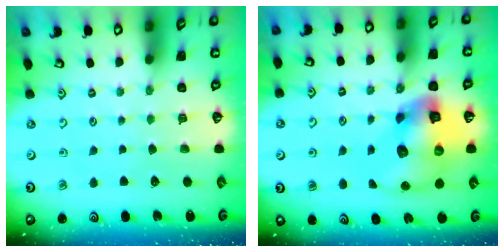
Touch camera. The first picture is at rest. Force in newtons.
{"total": 16.7, "press": 16.5, "slide": 2.2}